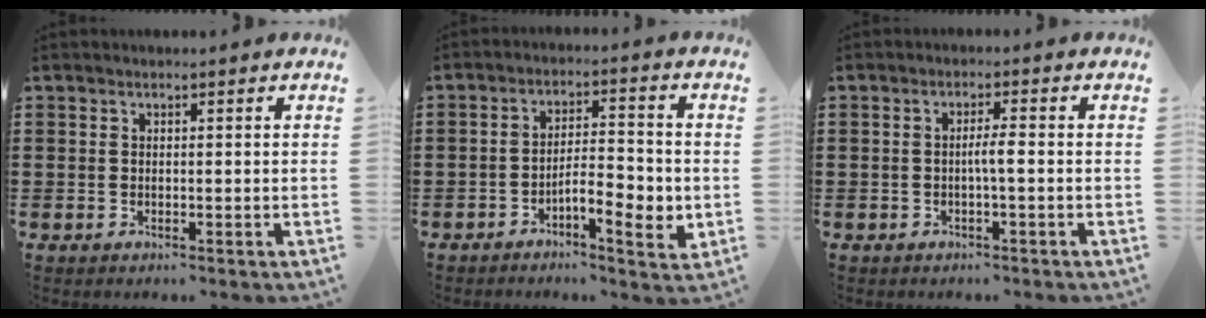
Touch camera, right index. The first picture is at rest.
{"total": 6.5, "force": [-2.6, 1.9, 5.7], "torque": [-0.086, 0.001, -0.045]}
{"total": 2.3, "force": [-0.5, 0.1, 2.2], "torque": [-0.041, -0.001, -0.010]}